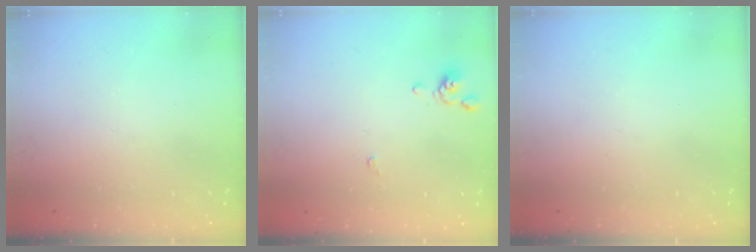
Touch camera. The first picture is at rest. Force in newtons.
{"total": 0.0}
{"total": 0.0}